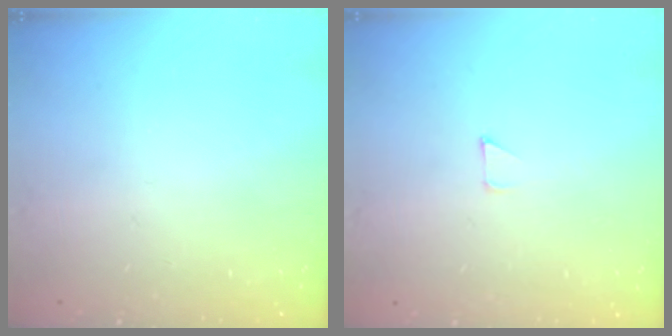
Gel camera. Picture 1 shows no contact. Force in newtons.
{"total": 2.7, "press": 2.7, "slide": 0.2}